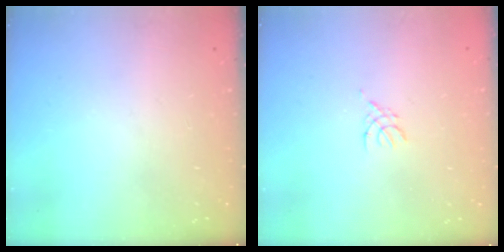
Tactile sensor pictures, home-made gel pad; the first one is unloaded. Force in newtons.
{"total": 1.8, "press": 1.7, "slide": 0.4}